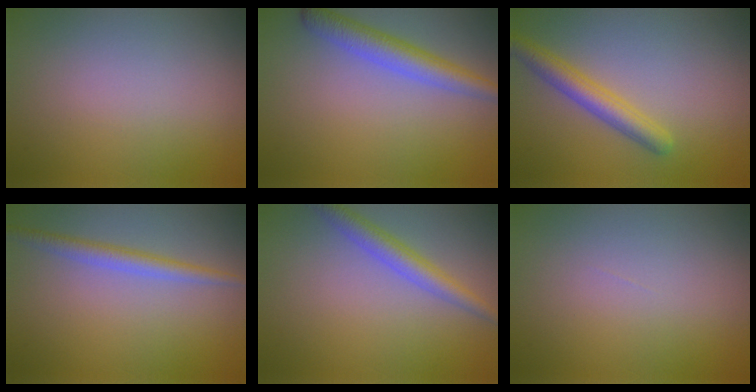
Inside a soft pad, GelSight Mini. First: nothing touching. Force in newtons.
{"total": 3.7, "press": 3.6, "slide": 0.3}
{"total": 3.0, "press": 3.0, "slide": 0.1}
{"total": 2.1, "press": 2.1, "slide": 0.0}
{"total": 2.9, "press": 2.9, "slide": 0.2}
{"total": 0.0}